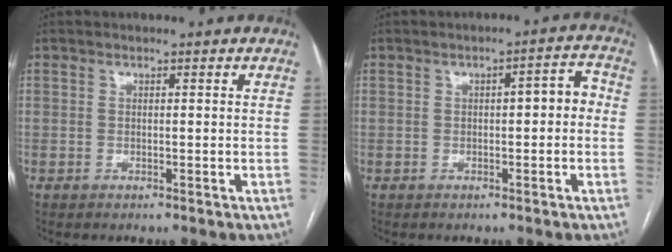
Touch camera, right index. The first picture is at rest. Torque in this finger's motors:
{"motor_torque": [0.44, 0.01, 0.07, 0.05]}